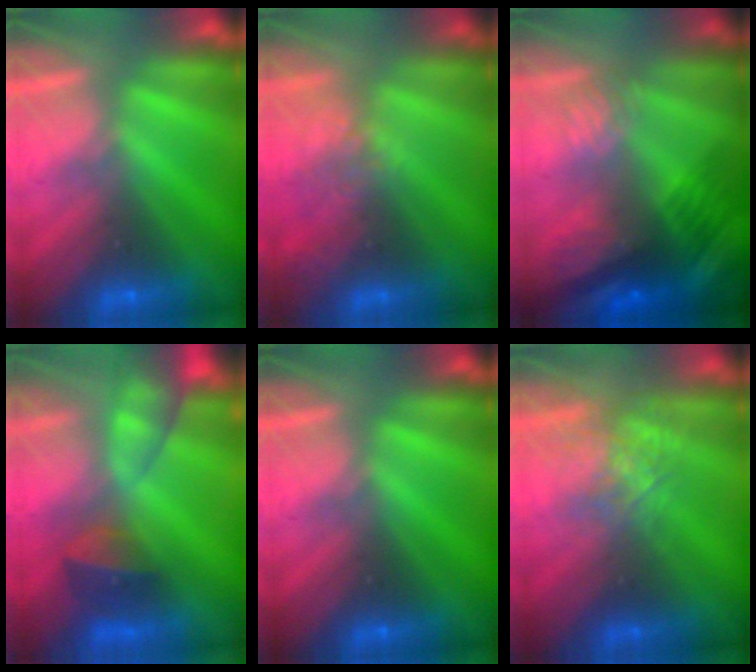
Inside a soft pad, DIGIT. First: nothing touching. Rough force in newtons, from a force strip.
{"total": 2.9}
{"total": 7.7}
{"total": 9.7}
{"total": 0.0}
{"total": 2.7}